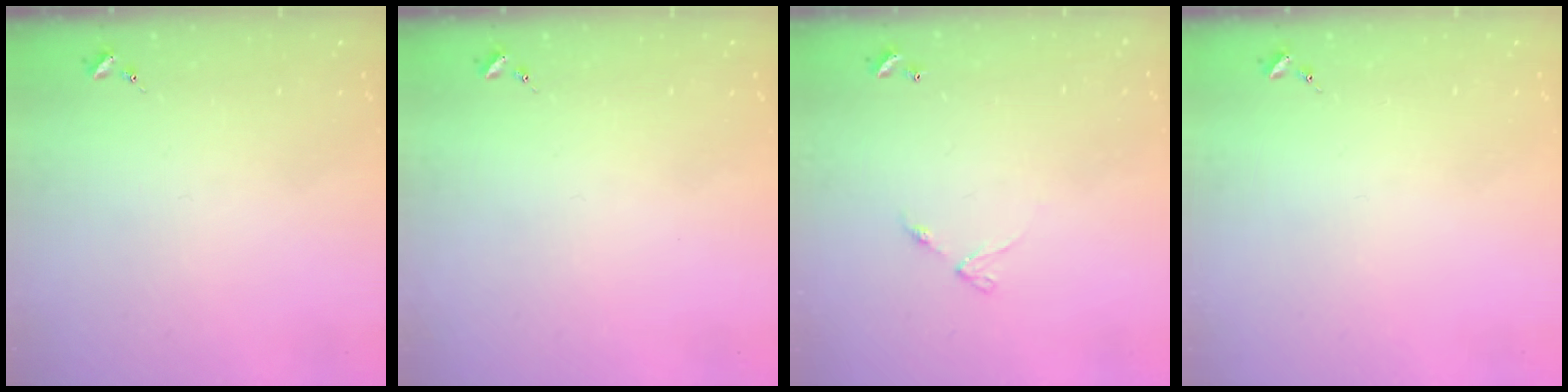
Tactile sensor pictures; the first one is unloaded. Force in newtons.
{"total": 0.0}
{"total": 4.7, "press": 4.7, "slide": 0.4}
{"total": 0.0}